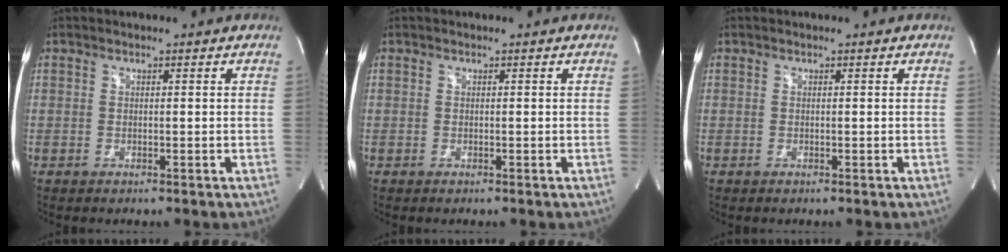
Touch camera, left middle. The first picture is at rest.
{"total": 0.0}
{"total": 0.0}